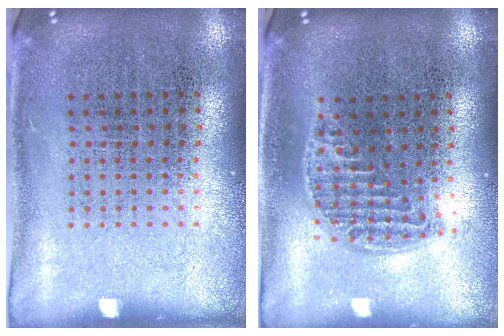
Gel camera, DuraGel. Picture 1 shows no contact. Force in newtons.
{"total": 1.2, "press": 1.1, "slide": 0.5}